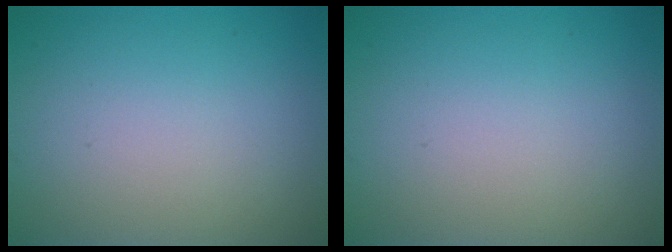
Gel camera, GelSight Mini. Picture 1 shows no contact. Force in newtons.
{"total": 0.0}